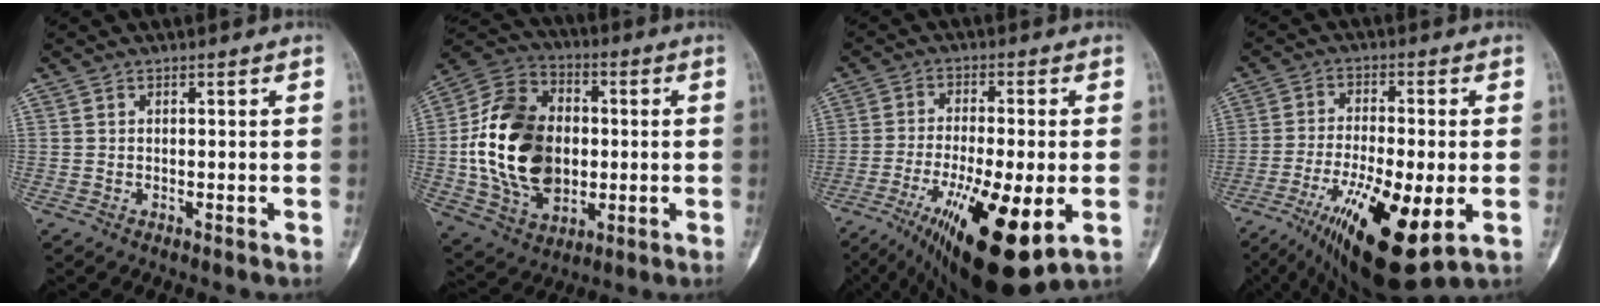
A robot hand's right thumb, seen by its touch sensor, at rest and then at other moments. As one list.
[{"total": 22.2, "force": [-0.5, 15.7, 15.6], "torque": [-0.270, 0.010, -0.003]}, {"total": 19.7, "force": [-7.1, 5.5, 17.5], "torque": [-0.287, -0.020, -0.104]}, {"total": 18.7, "force": [-6.7, 5.6, 16.5], "torque": [-0.288, -0.015, -0.101]}]